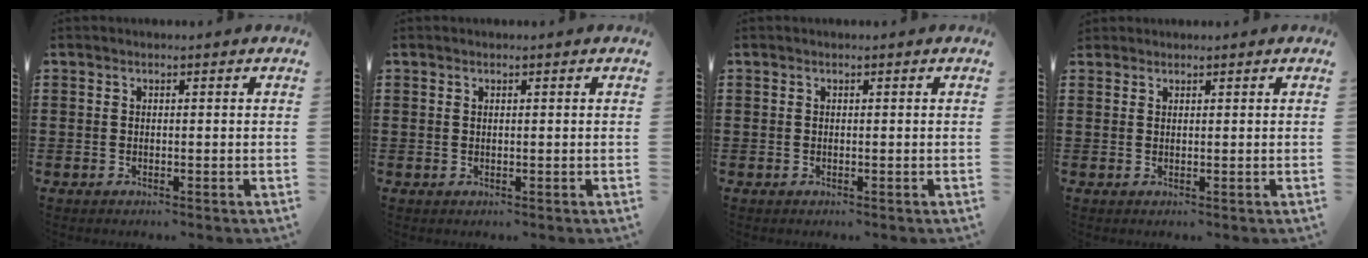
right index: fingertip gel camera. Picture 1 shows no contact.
{"total": 0.0}
{"total": 0.0}
{"total": 0.8, "force": [0.7, 0.3, -0.2], "torque": [0.003, 0.001, 0.014]}